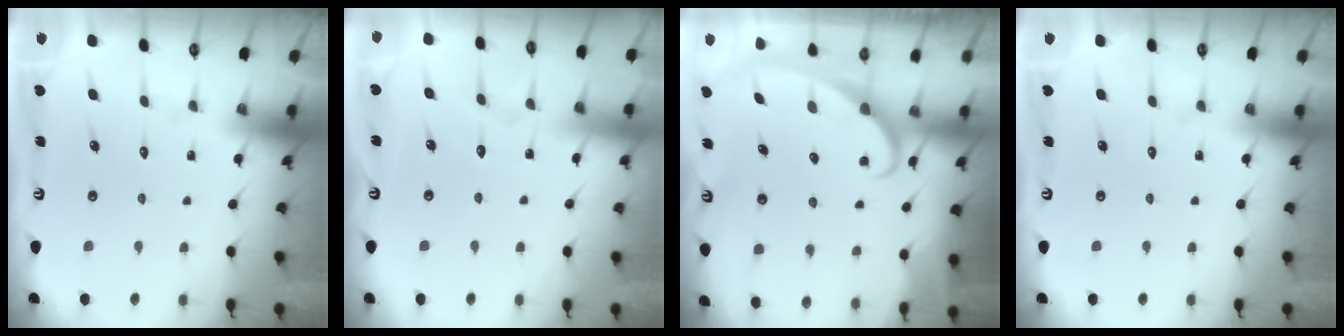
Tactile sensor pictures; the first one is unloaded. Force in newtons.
{"total": 2.7, "press": 2.7, "slide": 0.4}
{"total": 2.5, "press": 2.5, "slide": 0.3}
{"total": 0.0}